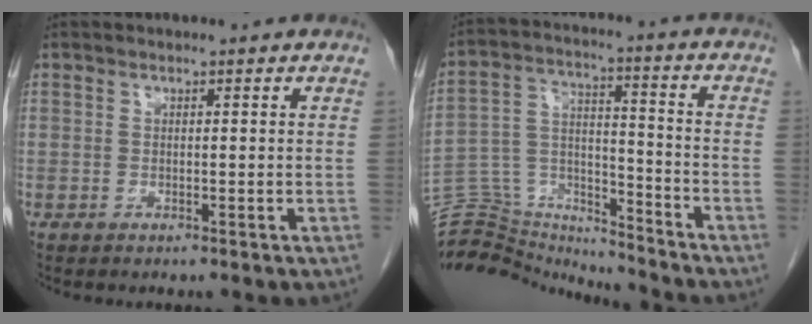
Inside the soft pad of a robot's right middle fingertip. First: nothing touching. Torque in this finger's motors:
{"motor_torque": [-0.21, -0.17, -0.19, -0.09]}